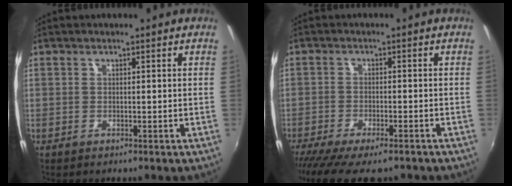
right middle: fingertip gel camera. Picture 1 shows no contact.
{"total": 11.6, "force": [-9.3, 2.8, 6.3], "torque": [-0.140, -0.042, -0.152]}